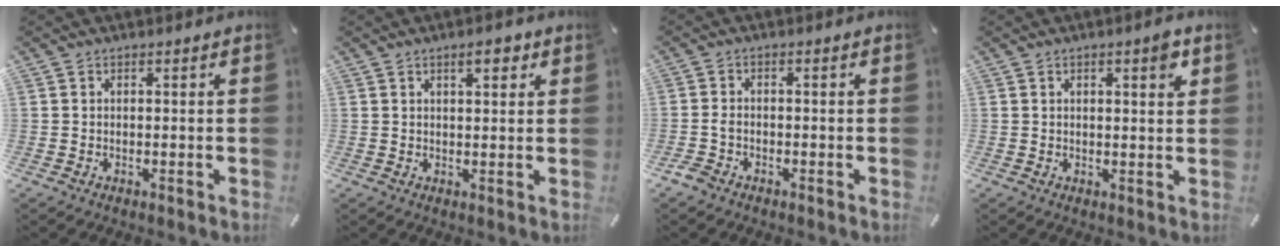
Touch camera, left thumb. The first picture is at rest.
{"total": 4.1, "force": [2.2, 1.6, 3.1], "torque": [-0.042, -0.004, 0.032]}
{"total": 2.4, "force": [-1.6, 1.5, 1.0], "torque": [-0.032, 0.004, -0.035]}
{"total": 3.7, "force": [1.7, 1.0, 3.1], "torque": [-0.048, -0.002, 0.024]}